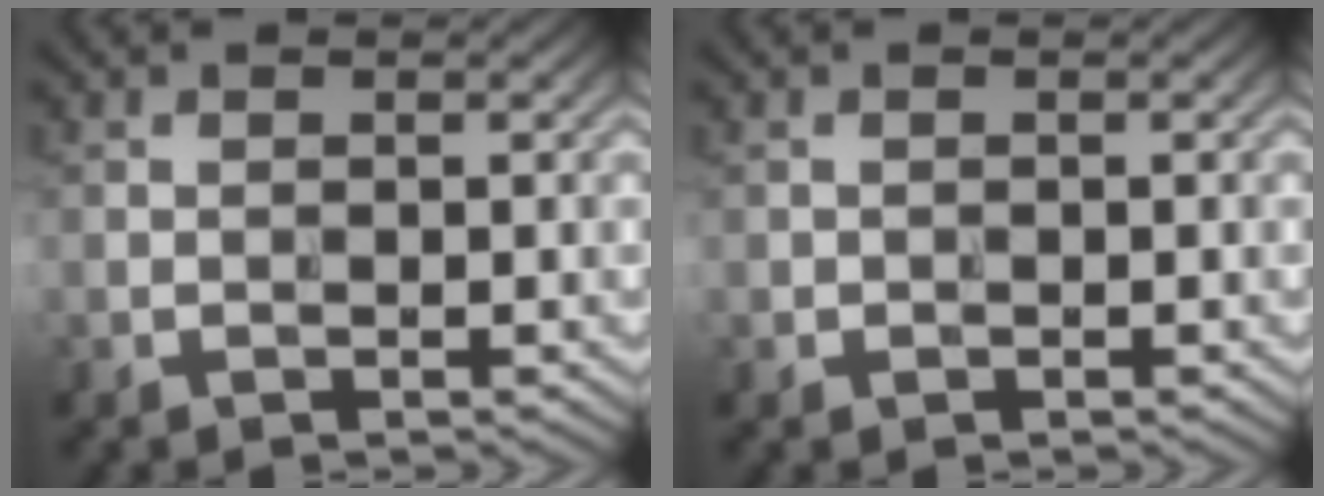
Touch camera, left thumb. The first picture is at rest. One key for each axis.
{"total": 0.0}